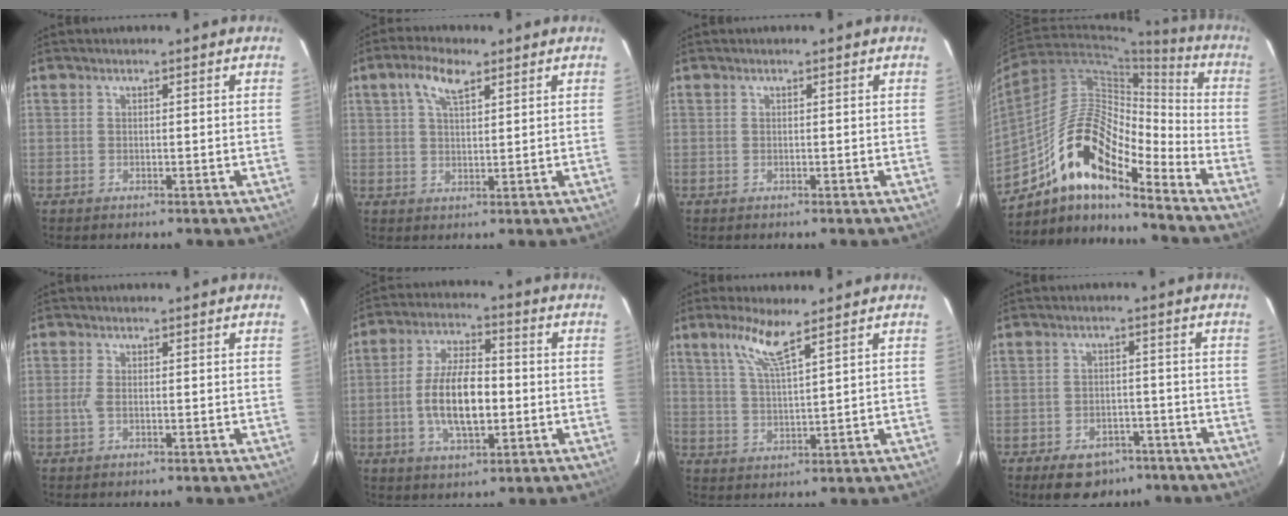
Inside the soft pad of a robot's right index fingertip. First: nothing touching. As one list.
[{"total": 5.7, "force": [3.0, 2.4, 4.2], "torque": [-0.081, 0.014, 0.055]}, {"total": 0.0}, {"total": 17.2, "force": [-11.6, 5.2, 11.5], "torque": [-0.202, 0.010, -0.221]}, {"total": 1.7, "force": [-0.3, 0.6, 1.6], "torque": [-0.036, -0.001, -0.006]}, {"total": 11.5, "force": [-1.9, 4.9, 10.2], "torque": [-0.203, 0.005, -0.031]}, {"total": 6.7, "force": [4.5, 0.8, 5.0], "torque": [-0.101, 0.002, 0.093]}, {"total": 9.2, "force": [-6.4, 5.6, 3.5], "torque": [-0.080, 0.015, -0.077]}]